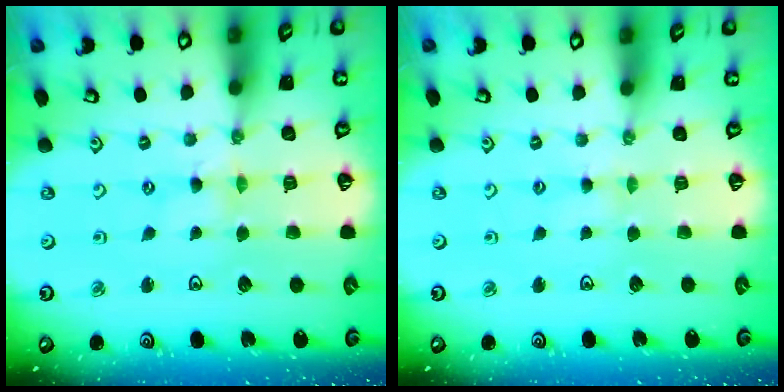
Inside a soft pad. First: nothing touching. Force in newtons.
{"total": 2.1, "press": 2.0, "slide": 0.3}